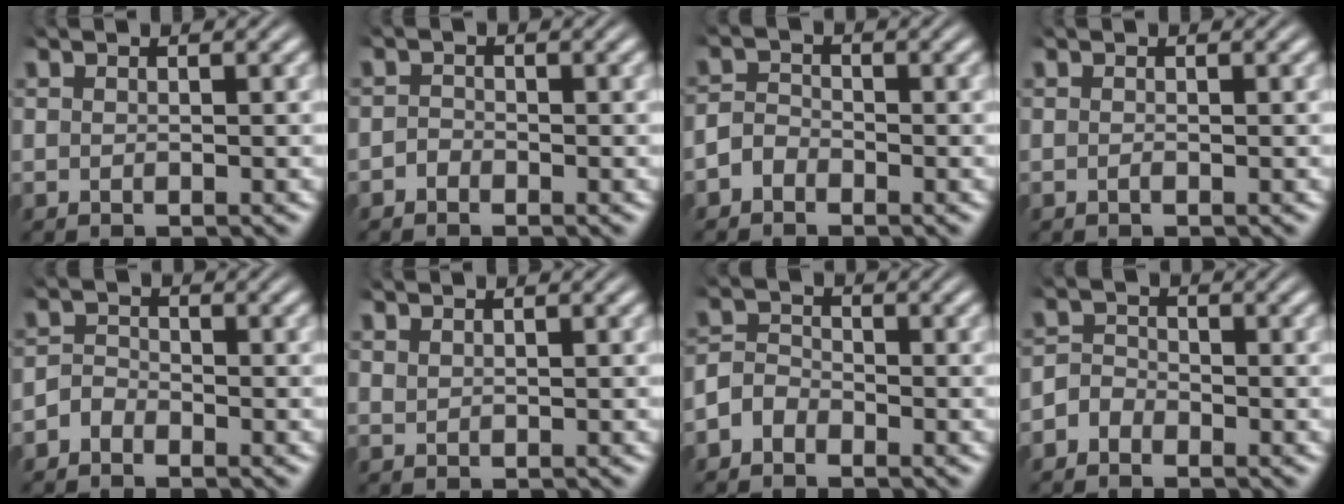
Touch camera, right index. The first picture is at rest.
{"total": 1.0, "force": [-1.0, 0.3, -0.2], "torque": [0.003, -0.011, -0.016]}
{"total": 2.3, "force": [-1.5, 1.7, 0.5], "torque": [-0.012, -0.010, -0.027]}
{"total": 0.0}
{"total": 2.1, "force": [-1.6, 1.4, 0.4], "torque": [-0.008, -0.009, -0.031]}
{"total": 0.7, "force": [0.6, -0.4, 0.0], "torque": [0.004, -0.002, 0.019]}
{"total": 3.3, "force": [-1.8, 2.6, 1.0], "torque": [-0.025, -0.013, -0.031]}
{"total": 2.8, "force": [-1.7, 2.1, 0.6], "torque": [-0.012, -0.009, -0.033]}